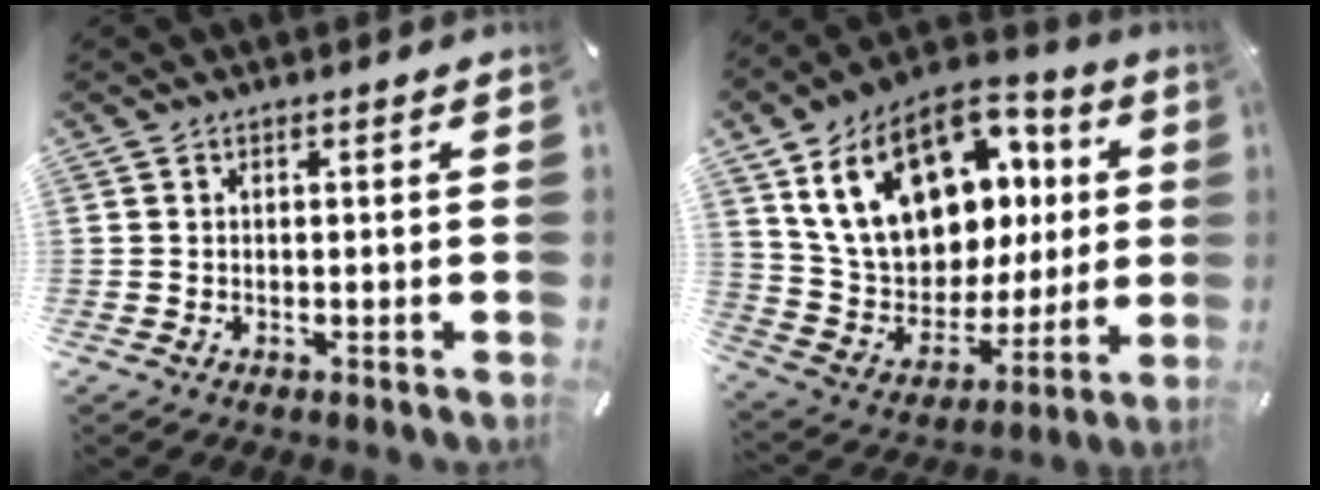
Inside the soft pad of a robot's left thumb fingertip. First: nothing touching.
{"total": 22.7, "force": [8.5, 15.9, 13.8], "torque": [-0.240, -0.035, 0.163]}